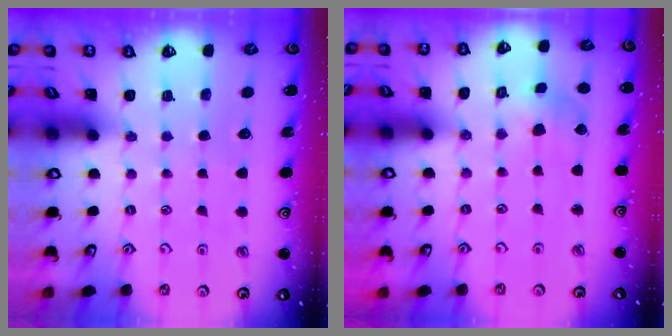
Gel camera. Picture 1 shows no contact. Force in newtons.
{"total": 2.7, "press": 2.7, "slide": 0.5}